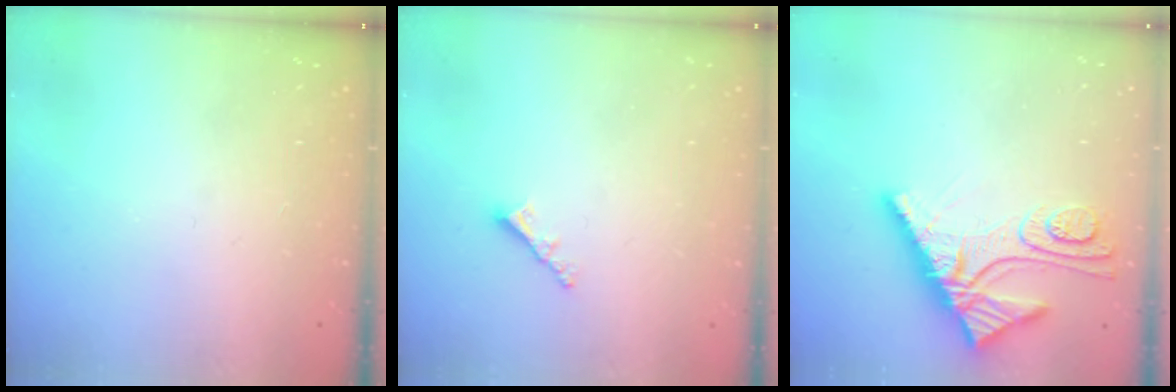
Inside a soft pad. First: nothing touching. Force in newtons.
{"total": 2.3, "press": 2.3, "slide": 0.1}
{"total": 11.9, "press": 11.9, "slide": 1.0}